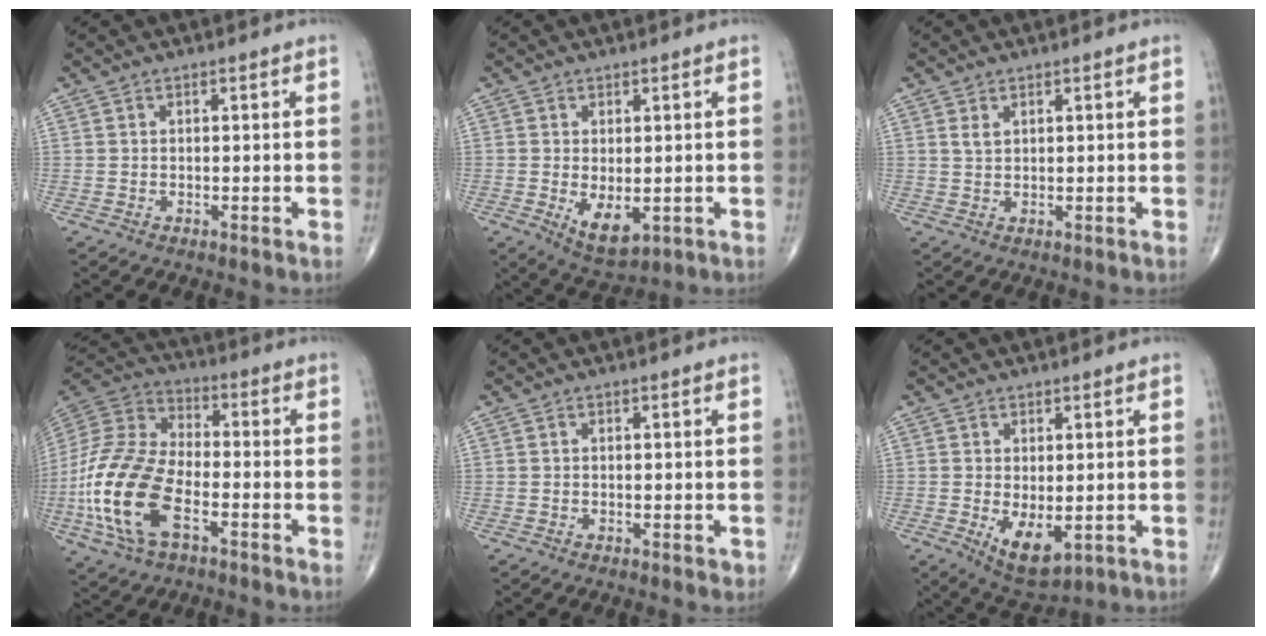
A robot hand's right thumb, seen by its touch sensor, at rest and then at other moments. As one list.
[{"total": 6.3, "force": [-1.1, 3.2, 5.2], "torque": [-0.078, -0.016, -0.003]}, {"total": 1.7, "force": [0.9, 0.9, 1.1], "torque": [-0.020, -0.001, 0.023]}, {"total": 19.6, "force": [-6.4, 10.1, 15.4], "torque": [-0.333, 0.019, -0.124]}, {"total": 0.6, "force": [-0.2, 0.4, 0.4], "torque": [-0.002, 0.000, -0.005]}, {"total": 7.0, "force": [-1.3, 3.5, 5.9], "torque": [-0.087, -0.018, -0.005]}]